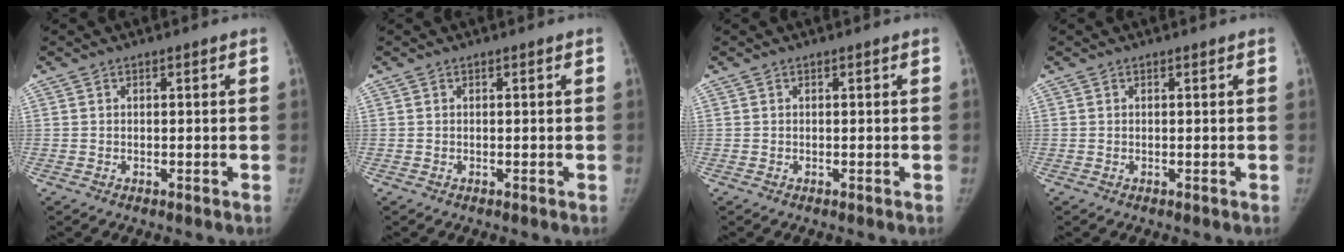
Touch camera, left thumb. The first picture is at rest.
{"total": 0.0}
{"total": 0.0}
{"total": 0.0}